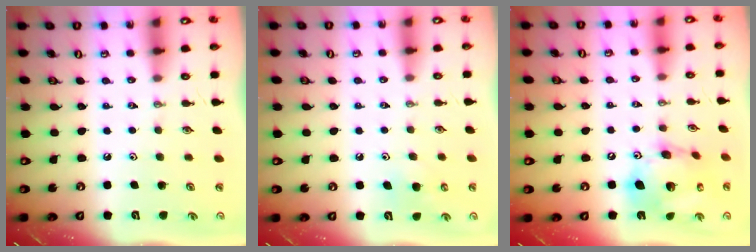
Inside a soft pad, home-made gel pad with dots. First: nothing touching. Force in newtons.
{"total": 5.9, "press": 5.8, "slide": 0.6}
{"total": 17.9, "press": 17.7, "slide": 2.1}